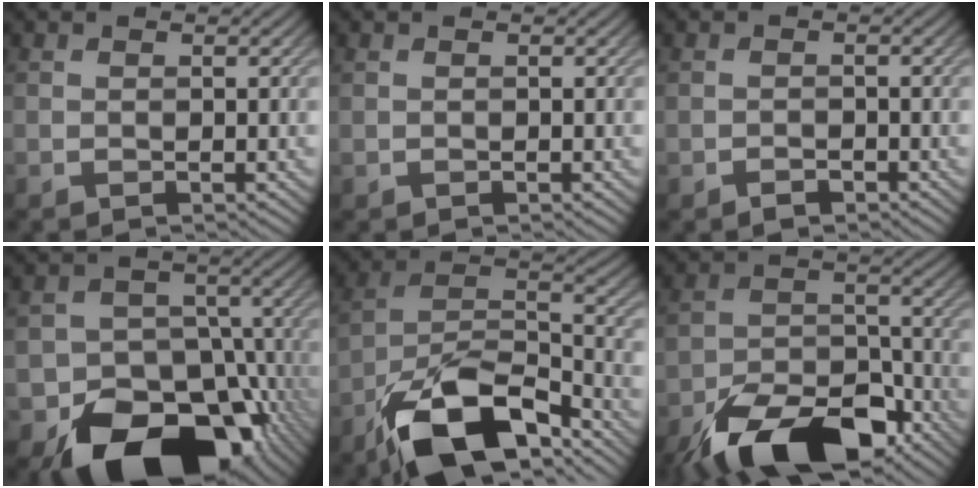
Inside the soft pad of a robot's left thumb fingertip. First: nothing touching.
{"total": 0.0}
{"total": 1.4, "force": [-1.1, 0.5, 0.7], "torque": [-0.011, 0.000, -0.020]}
{"total": 16.9, "force": [-9.7, 11.6, 7.6], "torque": [-0.111, -0.049, -0.141]}
{"total": 15.4, "force": [-10.2, 6.2, 9.7], "torque": [-0.187, -0.015, -0.197]}
{"total": 15.4, "force": [-10.8, 6.6, 8.7], "torque": [-0.172, -0.013, -0.190]}